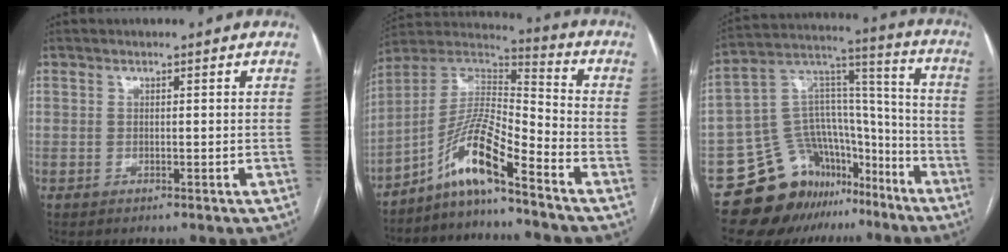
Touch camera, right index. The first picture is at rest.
{"total": 10.9, "force": [-7.4, 0.5, 7.9], "torque": [-0.157, 0.019, -0.141]}
{"total": 17.5, "force": [-12.4, 10.8, 6.1], "torque": [-0.086, 0.090, -0.200]}